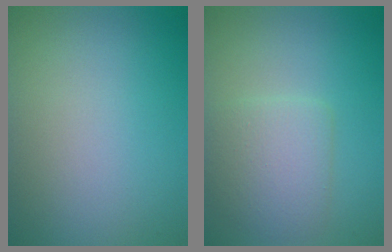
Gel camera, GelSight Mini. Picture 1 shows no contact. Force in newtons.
{"total": 3.5, "press": 3.5, "slide": 0.2}